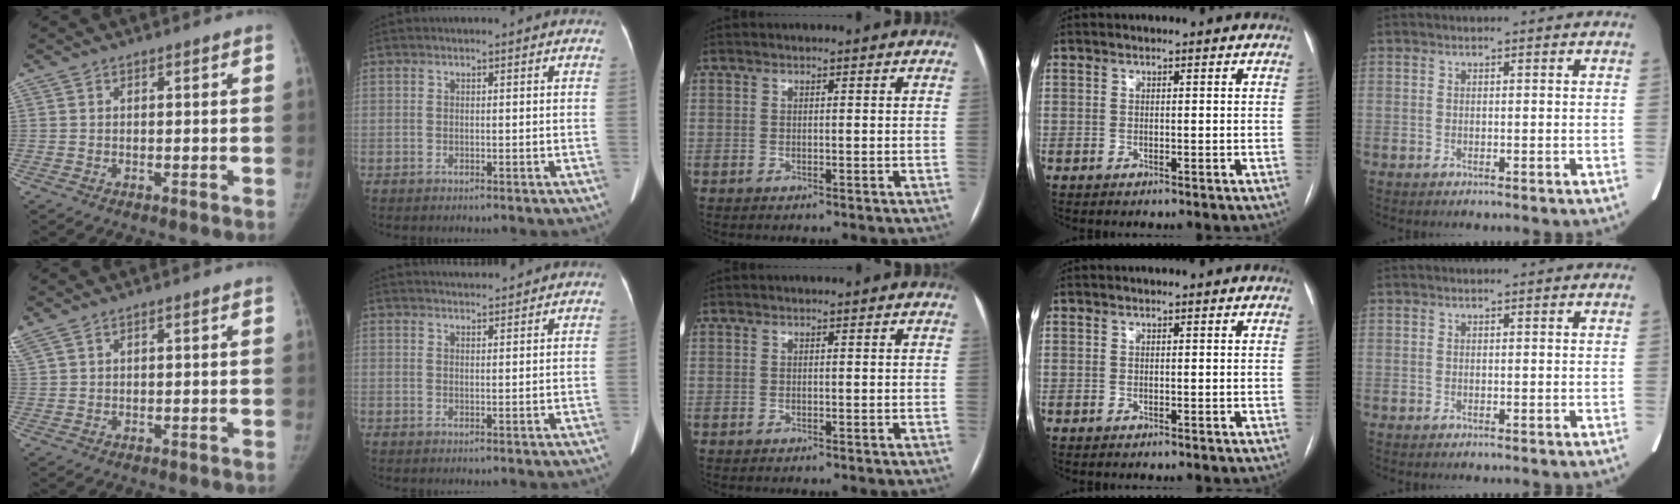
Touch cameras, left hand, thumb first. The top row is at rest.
{"thumb": {"total": 3.4, "force": [2.4, 1.1, 2.1], "torque": [-0.064, 0.015, 0.061]}, "index": {"total": 3.6, "force": [3.5, -0.1, 0.4], "torque": [-0.013, 0.018, 0.053]}}